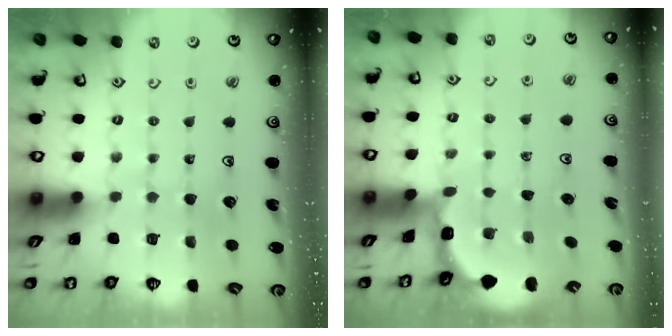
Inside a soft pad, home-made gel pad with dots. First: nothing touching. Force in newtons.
{"total": 2.0, "press": 2.0, "slide": 0.2}